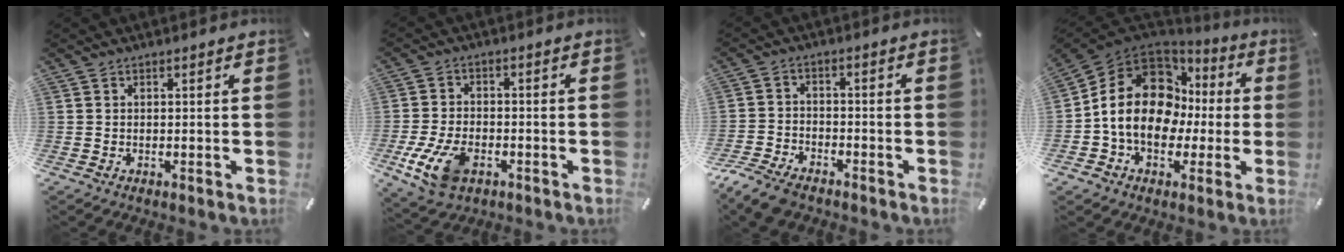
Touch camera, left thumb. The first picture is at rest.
{"total": 10.3, "force": [-4.1, 6.5, 6.9], "torque": [-0.156, 0.005, -0.072]}
{"total": 6.4, "force": [-5.2, 2.9, 2.3], "torque": [-0.062, 0.019, -0.105]}
{"total": 17.4, "force": [0.9, 13.5, 10.8], "torque": [-0.221, 0.006, 0.021]}